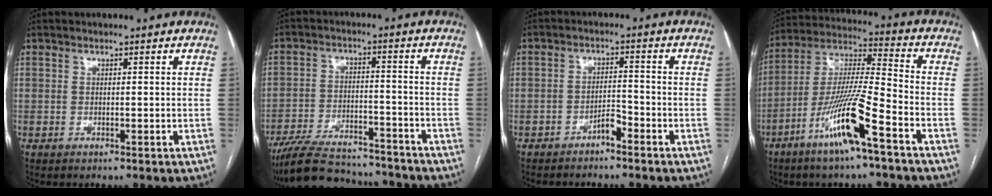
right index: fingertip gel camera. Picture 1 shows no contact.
{"total": 17.8, "force": [-16.1, 4.4, 6.3], "torque": [-0.130, 0.000, -0.246]}
{"total": 3.0, "force": [-2.4, 0.9, 1.5], "torque": [-0.023, 0.005, -0.042]}
{"total": 14.6, "force": [-7.8, 0.8, 12.3], "torque": [-0.249, -0.011, -0.147]}